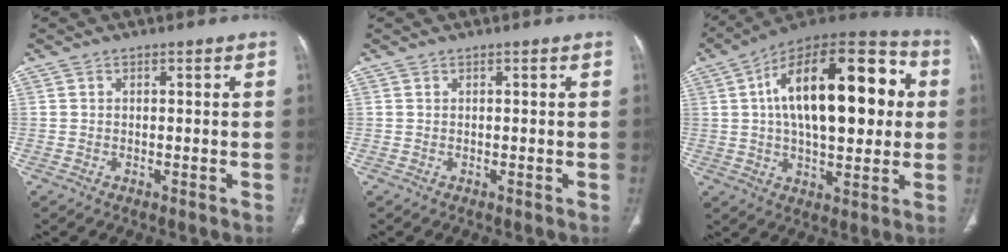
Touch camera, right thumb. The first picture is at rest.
{"total": 0.0}
{"total": 26.5, "force": [4.4, 12.5, 22.9], "torque": [-0.340, 0.029, 0.060]}